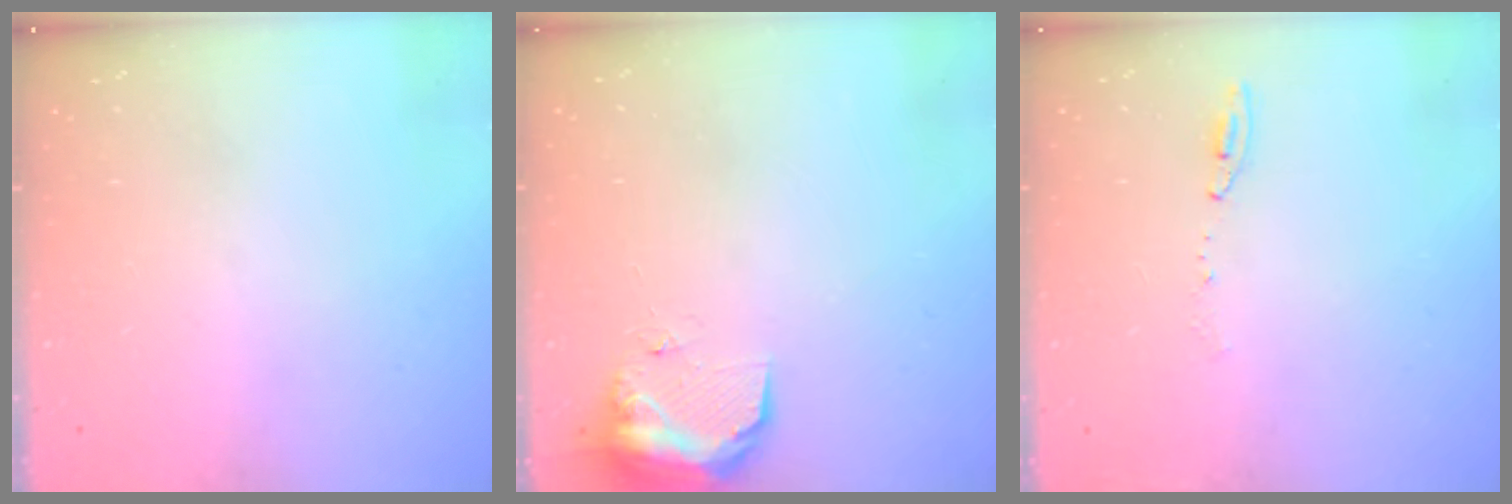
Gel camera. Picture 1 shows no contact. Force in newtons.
{"total": 9.6, "press": 9.6, "slide": 0.5}
{"total": 6.3, "press": 6.2, "slide": 0.8}